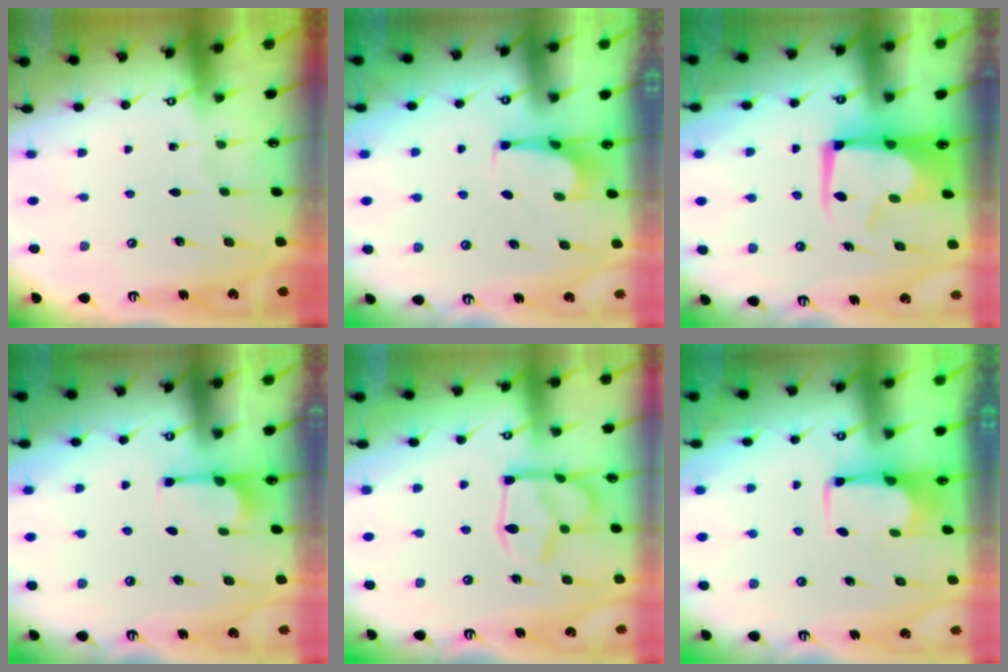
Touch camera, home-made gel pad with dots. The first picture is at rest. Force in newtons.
{"total": 0.7, "press": 0.7, "slide": 0.3}
{"total": 3.4, "press": 3.2, "slide": 1.2}
{"total": 1.2, "press": 1.1, "slide": 0.5}
{"total": 12.8, "press": 12.8, "slide": 1.1}
{"total": 1.8, "press": 1.7, "slide": 0.5}